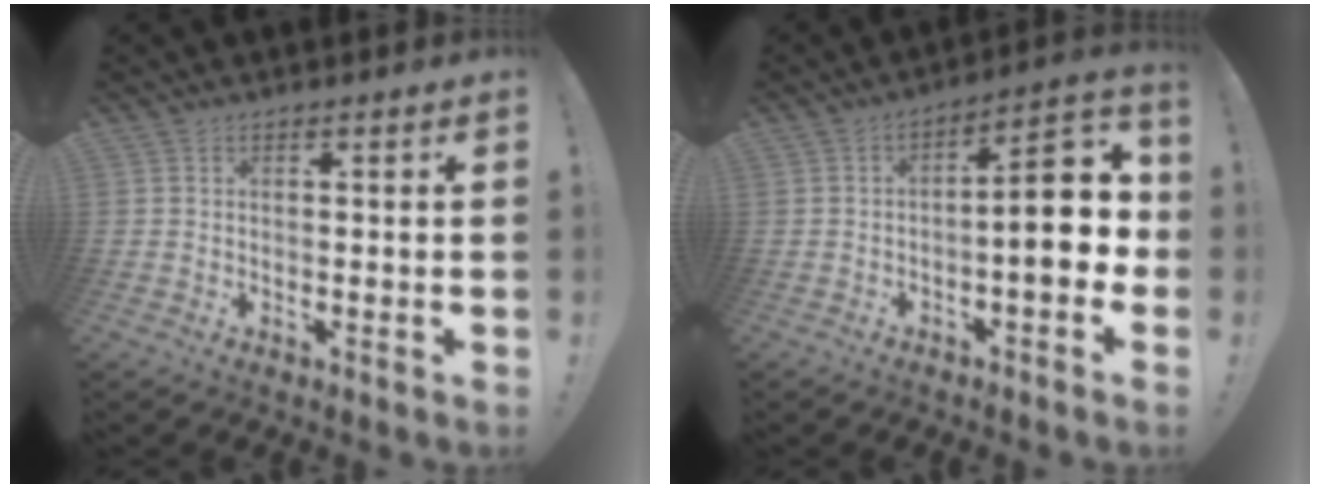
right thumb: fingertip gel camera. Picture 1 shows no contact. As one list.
[{"total": 14.4, "force": [-1.4, 5.3, 13.3], "torque": [-0.169, 0.010, -0.022]}]